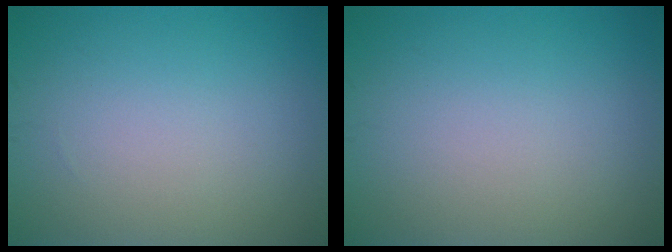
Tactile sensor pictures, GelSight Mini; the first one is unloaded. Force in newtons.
{"total": 0.0}